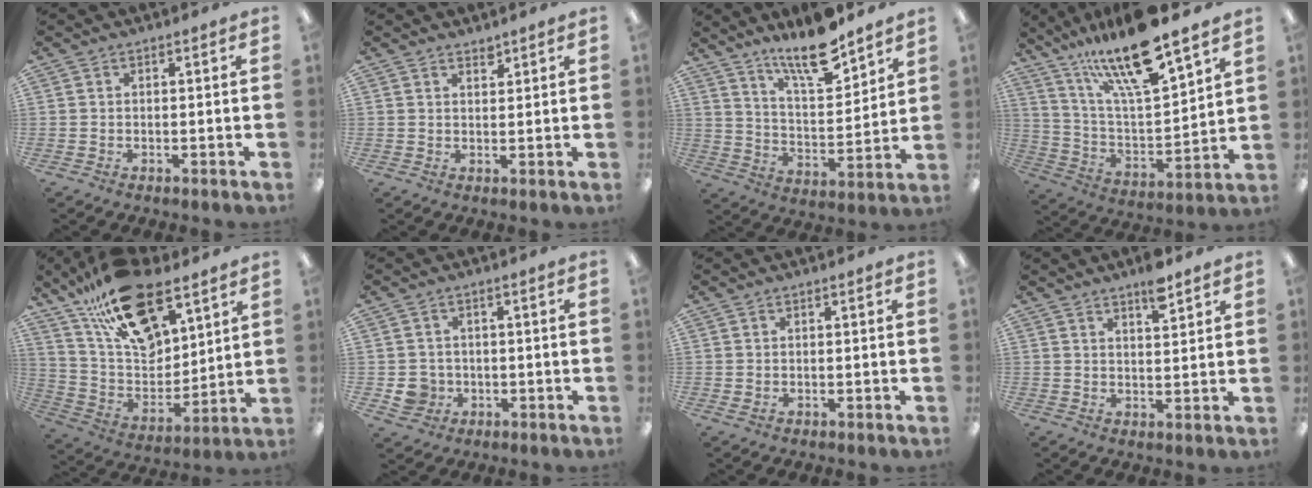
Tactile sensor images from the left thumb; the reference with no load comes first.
{"total": 1.6, "force": [1.6, 0.3, 0.1], "torque": [0.005, -0.008, 0.028]}
{"total": 14.2, "force": [11.5, 3.1, 7.6], "torque": [-0.131, -0.073, 0.197]}
{"total": 20.3, "force": [15.5, 4.5, 12.3], "torque": [-0.222, -0.097, 0.260]}
{"total": 22.3, "force": [14.8, 10.7, 12.9], "torque": [-0.227, -0.075, 0.266]}
{"total": 4.4, "force": [-0.8, 4.2, 1.0], "torque": [-0.021, 0.006, -0.013]}
{"total": 0.8, "force": [0.3, 0.4, 0.6], "torque": [-0.003, -0.001, 0.003]}
{"total": 5.5, "force": [4.3, 1.3, 3.2], "torque": [-0.041, -0.026, 0.069]}